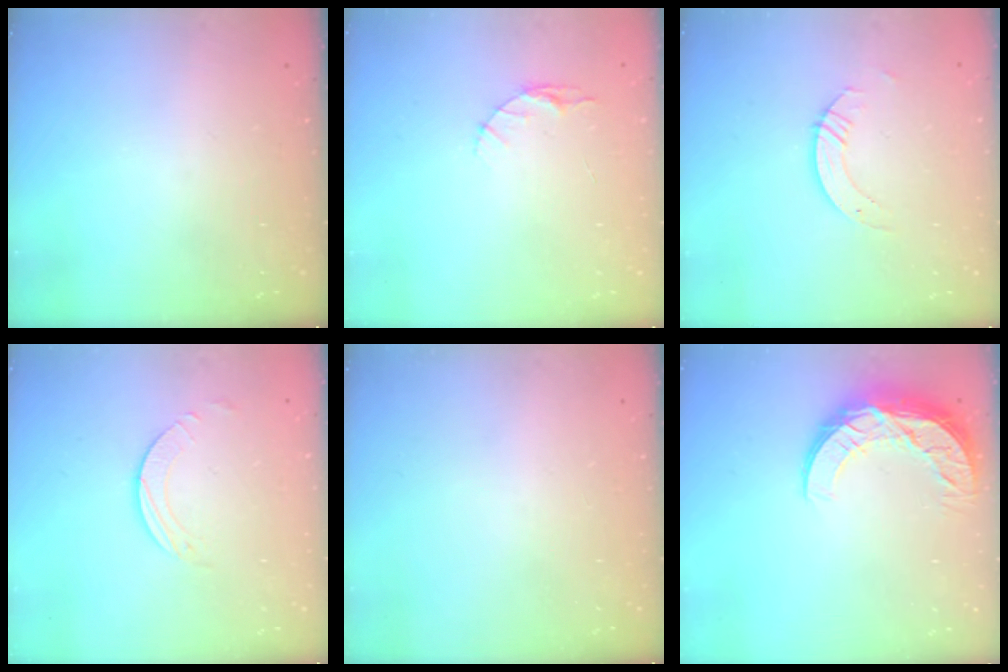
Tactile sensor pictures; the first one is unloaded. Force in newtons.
{"total": 3.3, "press": 3.3, "slide": 0.4}
{"total": 3.7, "press": 3.6, "slide": 0.4}
{"total": 1.9, "press": 1.9, "slide": 0.2}
{"total": 0.0}
{"total": 11.3, "press": 11.2, "slide": 0.9}